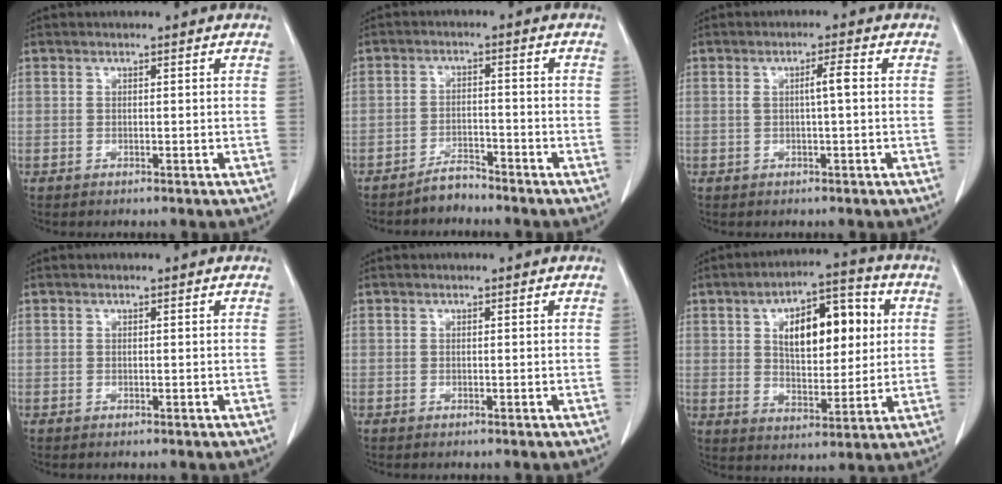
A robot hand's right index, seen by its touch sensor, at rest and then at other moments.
{"total": 4.0, "force": [-4.0, 0.7, -0.1], "torque": [0.004, -0.001, -0.067]}
{"total": 2.5, "force": [0.2, 0.0, 2.5], "torque": [-0.043, 0.003, 0.003]}
{"total": 0.0}
{"total": 0.0}
{"total": 13.7, "force": [3.4, 6.2, 11.7], "torque": [-0.180, 0.024, 0.057]}